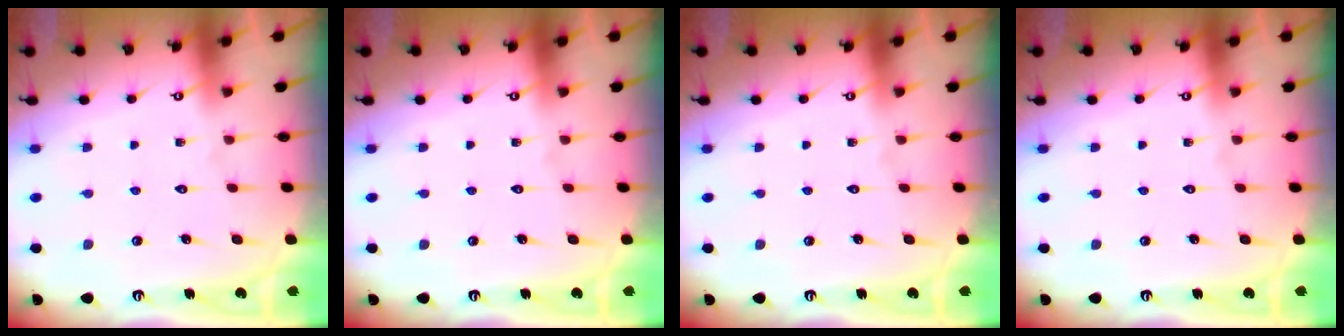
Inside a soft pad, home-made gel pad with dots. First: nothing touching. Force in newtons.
{"total": 0.0}
{"total": 0.0}
{"total": 0.0}